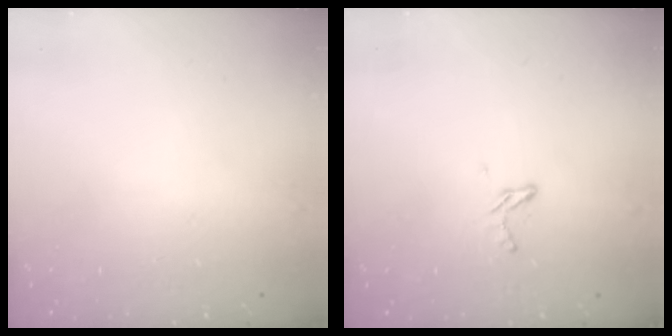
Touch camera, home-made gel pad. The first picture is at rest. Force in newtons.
{"total": 4.4, "press": 4.4, "slide": 0.4}